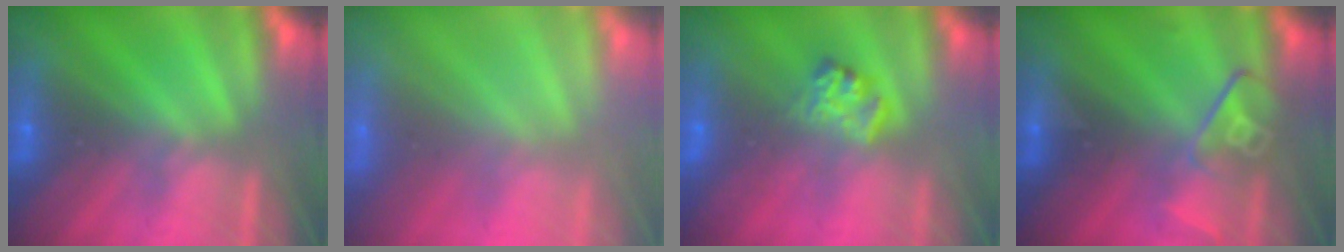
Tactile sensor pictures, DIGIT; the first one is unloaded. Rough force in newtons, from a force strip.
{"total": 6.4}
{"total": 2.3}
{"total": 2.8}